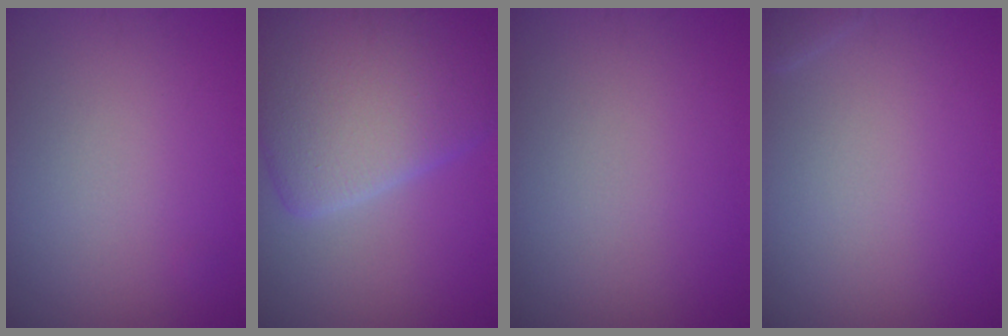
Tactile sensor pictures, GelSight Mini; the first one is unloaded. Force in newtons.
{"total": 9.5, "press": 9.5, "slide": 0.7}
{"total": 0.0}
{"total": 0.5, "press": 0.5, "slide": 0.1}